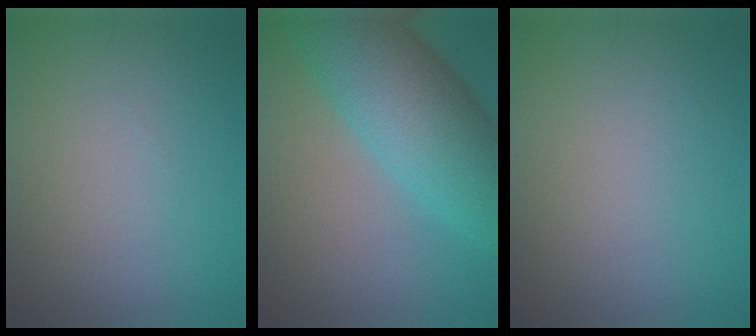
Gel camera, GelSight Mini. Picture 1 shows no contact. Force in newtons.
{"total": 11.5, "press": 11.5, "slide": 0.3}
{"total": 0.0}